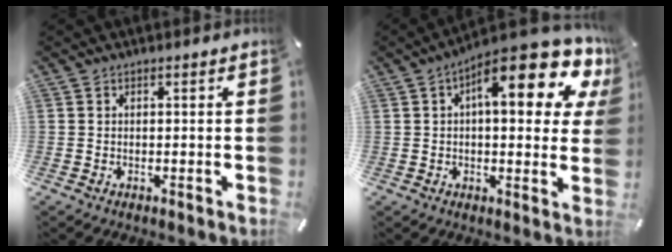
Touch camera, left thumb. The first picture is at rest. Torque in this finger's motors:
{"motor_torque": [2.01, 2.07, 1.54, -1.23, 0.43]}